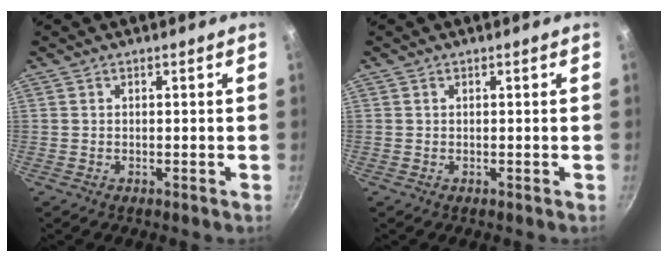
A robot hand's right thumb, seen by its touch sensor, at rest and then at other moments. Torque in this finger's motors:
{"motor_torque": [0.27, 0.07, -0.01, 0.57, 0.04]}